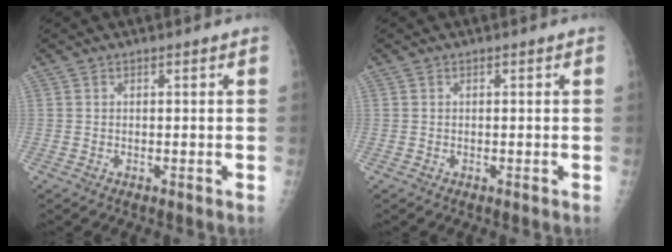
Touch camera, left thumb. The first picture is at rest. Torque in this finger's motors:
{"motor_torque": [0.00, 0.00, 0.00, 0.00, 0.00]}